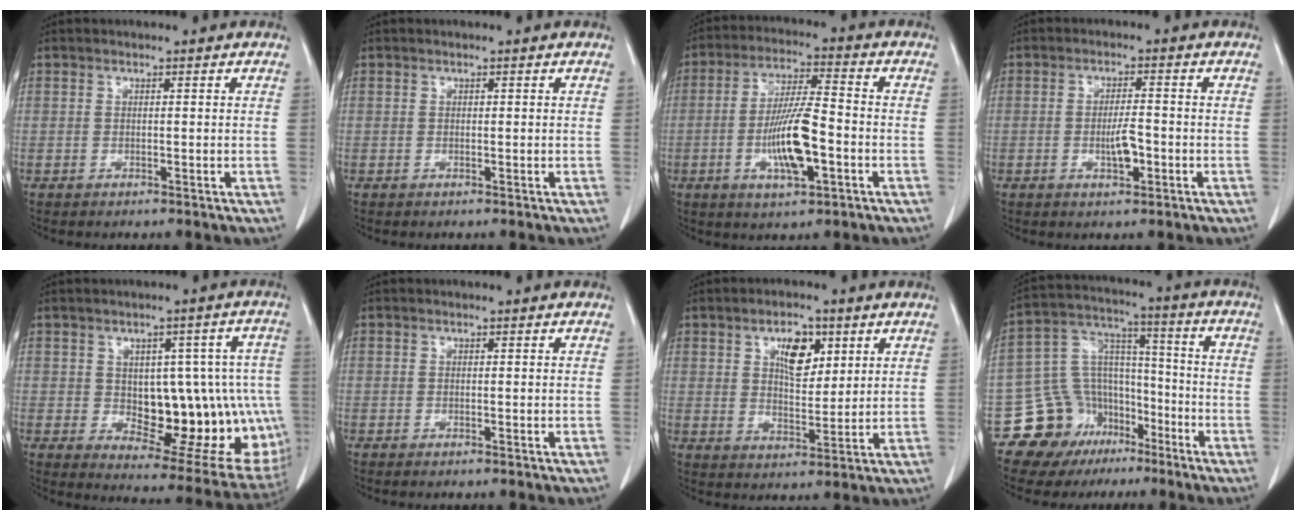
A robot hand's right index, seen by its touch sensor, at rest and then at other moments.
{"total": 0.0}
{"total": 10.5, "force": [-3.1, 2.0, 9.9], "torque": [-0.188, 0.000, -0.056]}
{"total": 3.8, "force": [-1.2, 0.9, 3.4], "torque": [-0.060, 0.001, -0.019]}
{"total": 18.4, "force": [-2.2, 8.6, 16.1], "torque": [-0.144, 0.026, 0.001]}
{"total": 0.7, "force": [-0.6, 0.1, 0.4], "torque": [-0.009, -0.002, -0.008]}
{"total": 6.8, "force": [3.0, 3.3, 5.1], "torque": [-0.088, 0.004, 0.055]}
{"total": 13.9, "force": [-8.1, 10.8, 3.3], "torque": [-0.060, 0.085, -0.124]}